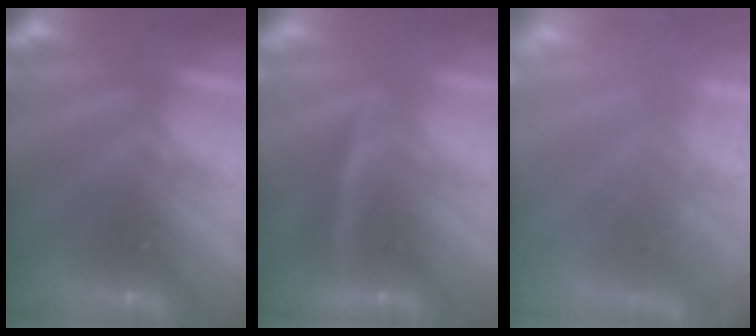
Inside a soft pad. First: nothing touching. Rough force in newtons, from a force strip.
{"total": 3.0}
{"total": 6.9}